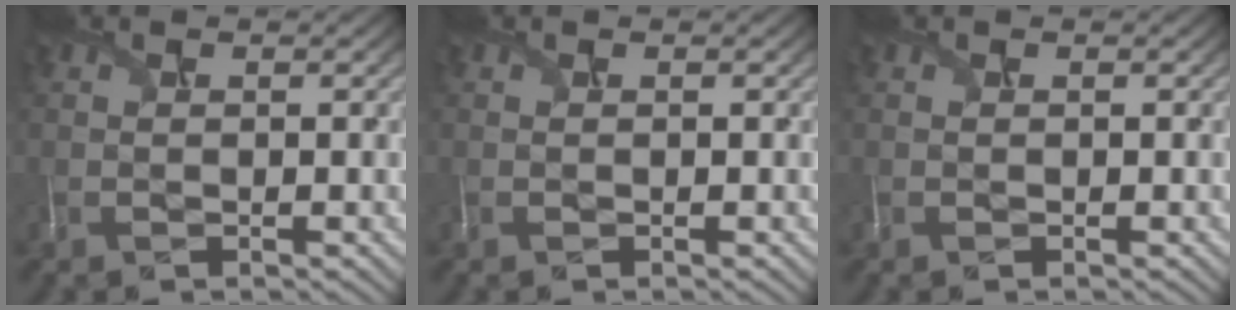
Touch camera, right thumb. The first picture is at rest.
{"total": 0.0}
{"total": 0.0}